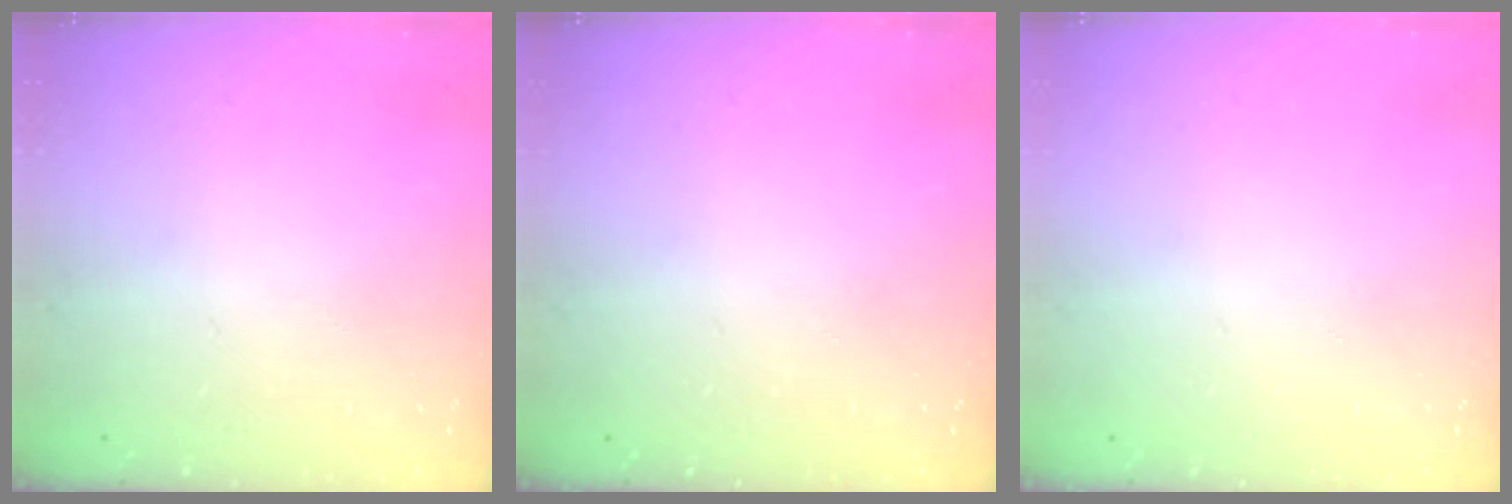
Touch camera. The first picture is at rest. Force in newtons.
{"total": 0.0}
{"total": 0.0}